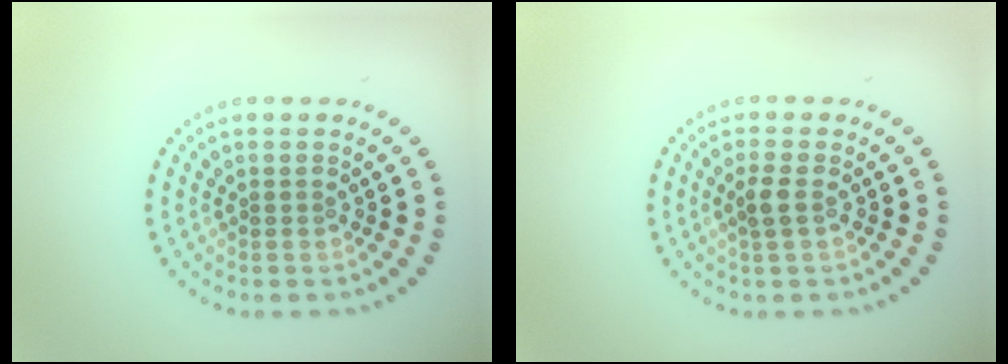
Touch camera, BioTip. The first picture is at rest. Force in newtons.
{"total": 1.3, "press": 1.2, "slide": 0.5}